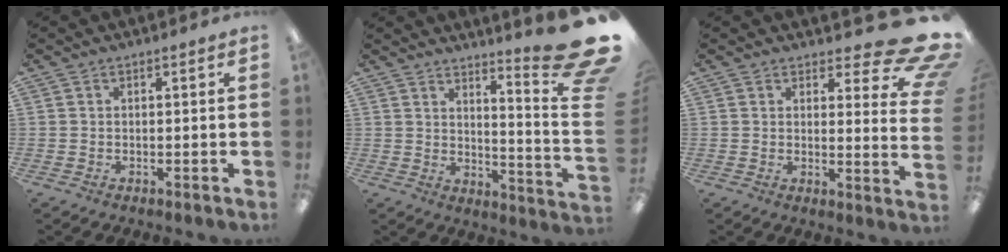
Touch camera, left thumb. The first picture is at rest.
{"total": 13.0, "force": [8.4, 1.8, 9.8], "torque": [-0.139, -0.078, 0.137]}
{"total": 11.1, "force": [7.1, 3.8, 7.6], "torque": [-0.086, -0.056, 0.123]}